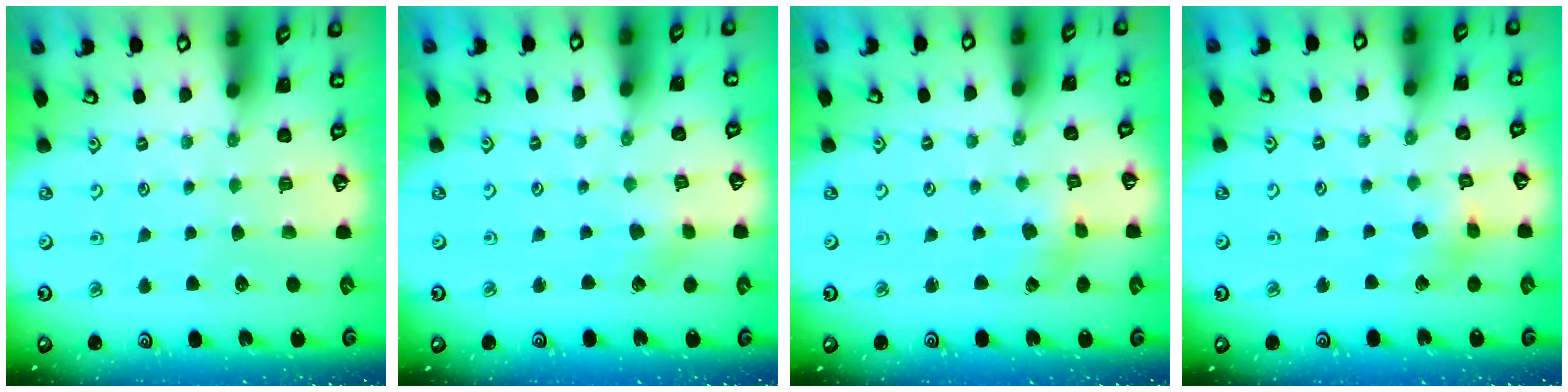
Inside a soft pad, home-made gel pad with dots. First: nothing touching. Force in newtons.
{"total": 2.8, "press": 2.8, "slide": 0.2}
{"total": 0.8, "press": 0.8, "slide": 0.2}
{"total": 6.9, "press": 6.8, "slide": 0.8}